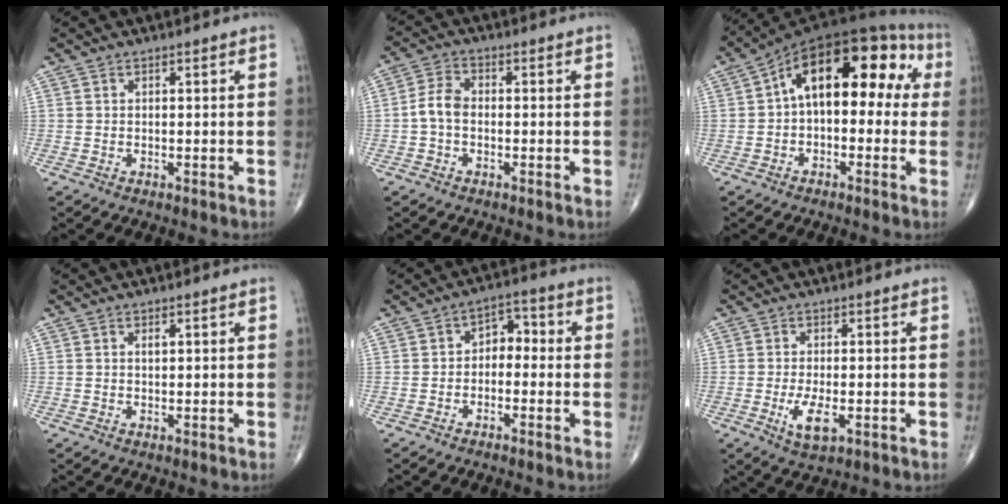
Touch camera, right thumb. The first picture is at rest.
{"total": 4.5, "force": [-0.8, 2.9, 3.4], "torque": [-0.066, 0.016, -0.025]}
{"total": 17.7, "force": [2.3, 9.7, 14.7], "torque": [-0.183, 0.059, 0.020]}
{"total": 0.8, "force": [0.3, 0.4, 0.6], "torque": [-0.010, 0.001, 0.006]}
{"total": 4.8, "force": [-0.8, 3.4, 3.3], "torque": [-0.025, 0.030, -0.029]}
{"total": 5.1, "force": [-1.5, 2.1, 4.5], "torque": [-0.083, -0.008, -0.022]}